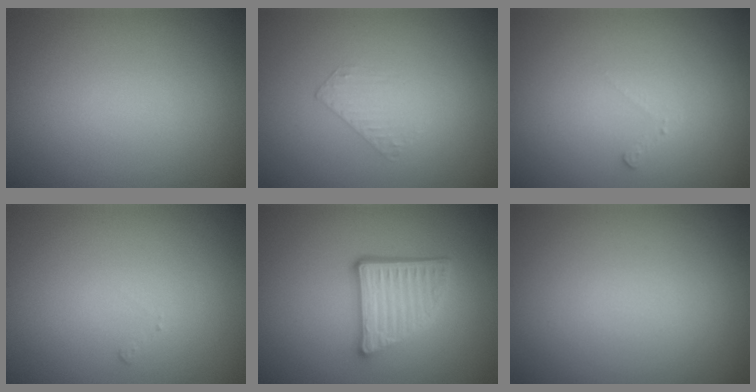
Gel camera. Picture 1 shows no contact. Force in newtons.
{"total": 0.9, "press": 0.2, "slide": 0.9}
{"total": 0.8, "press": 0.8, "slide": 0.2}
{"total": 0.5, "press": 0.5, "slide": 0.2}
{"total": 4.6, "press": 3.4, "slide": 3.1}
{"total": 0.0}